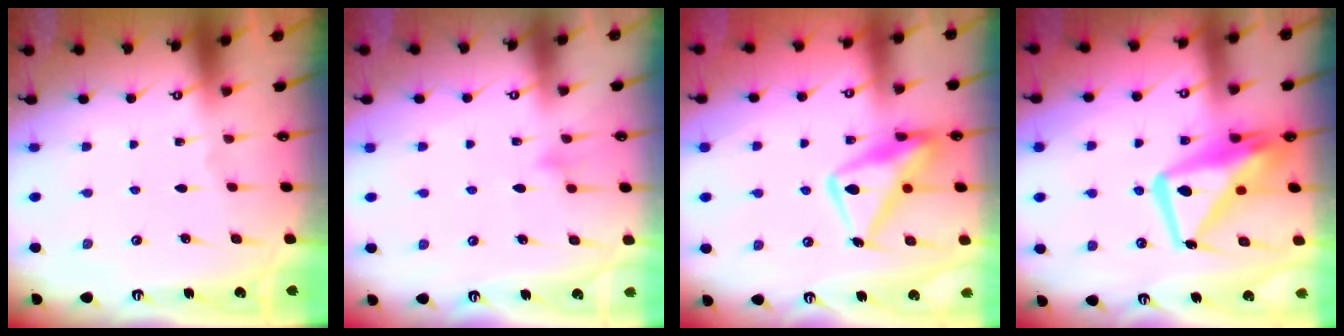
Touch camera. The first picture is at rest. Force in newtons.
{"total": 7.1, "press": 7.1, "slide": 0.3}
{"total": 15.6, "press": 15.5, "slide": 1.3}
{"total": 14.5, "press": 14.4, "slide": 1.6}